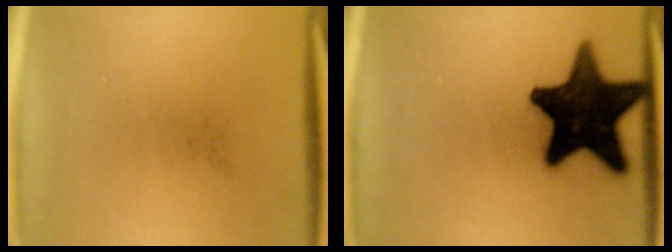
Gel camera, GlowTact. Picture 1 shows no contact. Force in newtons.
{"total": 19.8}